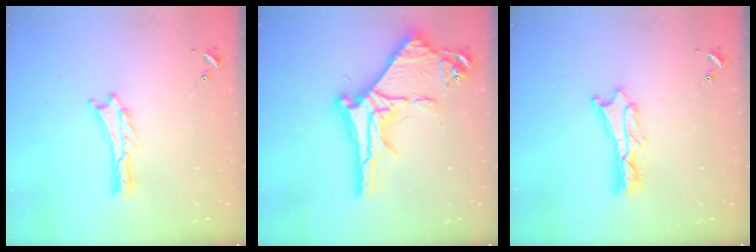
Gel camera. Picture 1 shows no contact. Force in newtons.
{"total": 10.7, "press": 10.6, "slide": 1.2}
{"total": 2.6, "press": 2.6, "slide": 0.3}